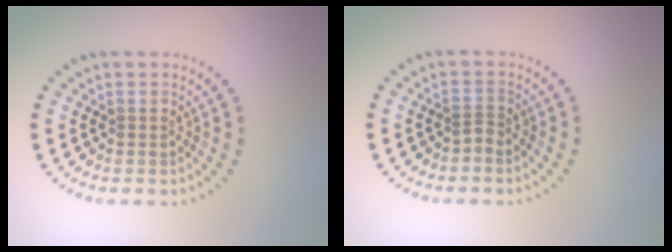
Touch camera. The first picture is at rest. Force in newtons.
{"total": 0.5, "press": 0.3, "slide": 0.4}